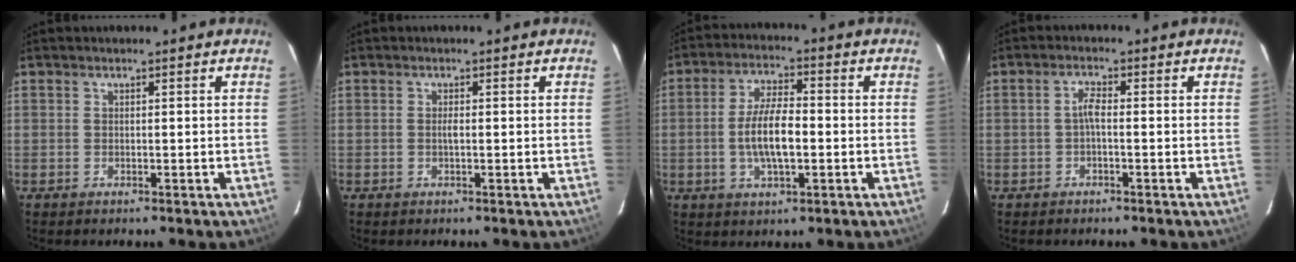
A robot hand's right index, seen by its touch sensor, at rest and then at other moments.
{"total": 0.9, "force": [-0.1, 0.2, 0.9], "torque": [-0.017, 0.001, -0.003]}
{"total": 8.7, "force": [-1.4, 3.1, 8.0], "torque": [-0.156, 0.003, -0.025]}
{"total": 1.9, "force": [-0.6, 0.4, 1.8], "torque": [-0.037, 0.007, -0.013]}